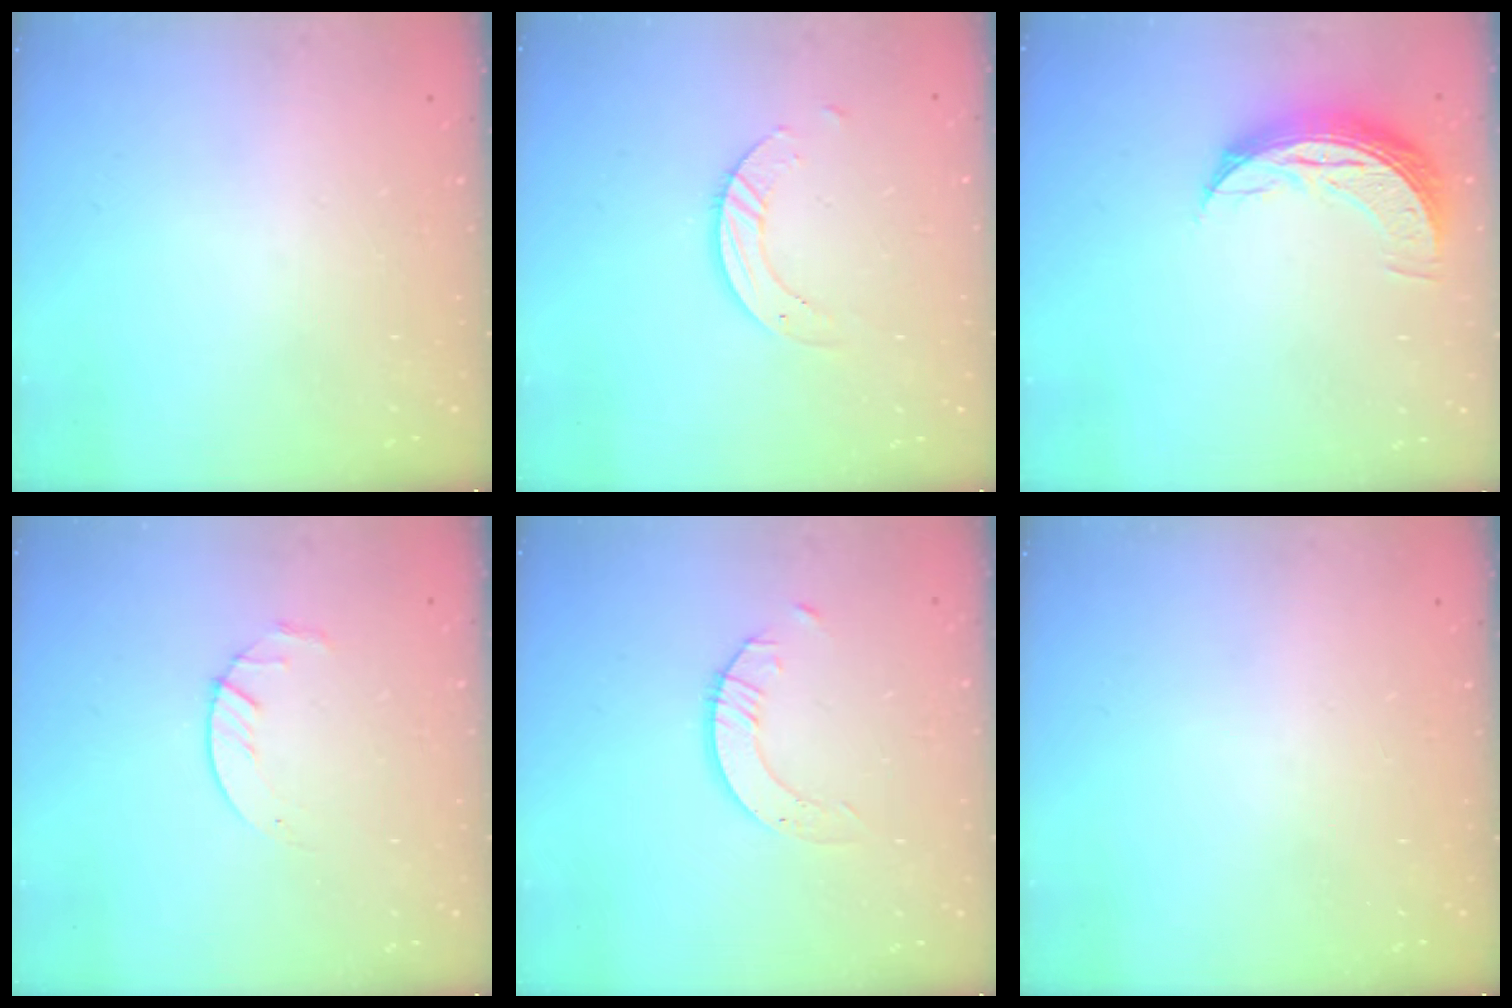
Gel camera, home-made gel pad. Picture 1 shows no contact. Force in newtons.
{"total": 4.0, "press": 4.0, "slide": 0.3}
{"total": 8.3, "press": 8.3, "slide": 0.7}
{"total": 3.0, "press": 3.0, "slide": 0.4}
{"total": 2.4, "press": 2.4, "slide": 0.2}
{"total": 0.0}